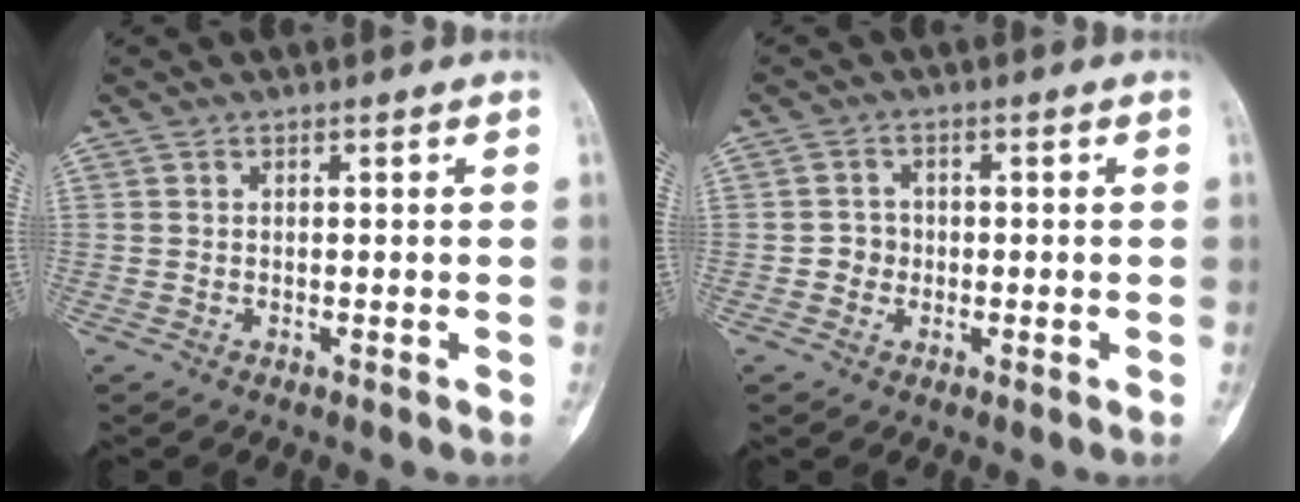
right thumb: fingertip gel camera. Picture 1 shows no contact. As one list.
[{"total": 2.5, "force": [-0.5, 2.4, 0.6], "torque": [0.004, 0.010, -0.014]}]